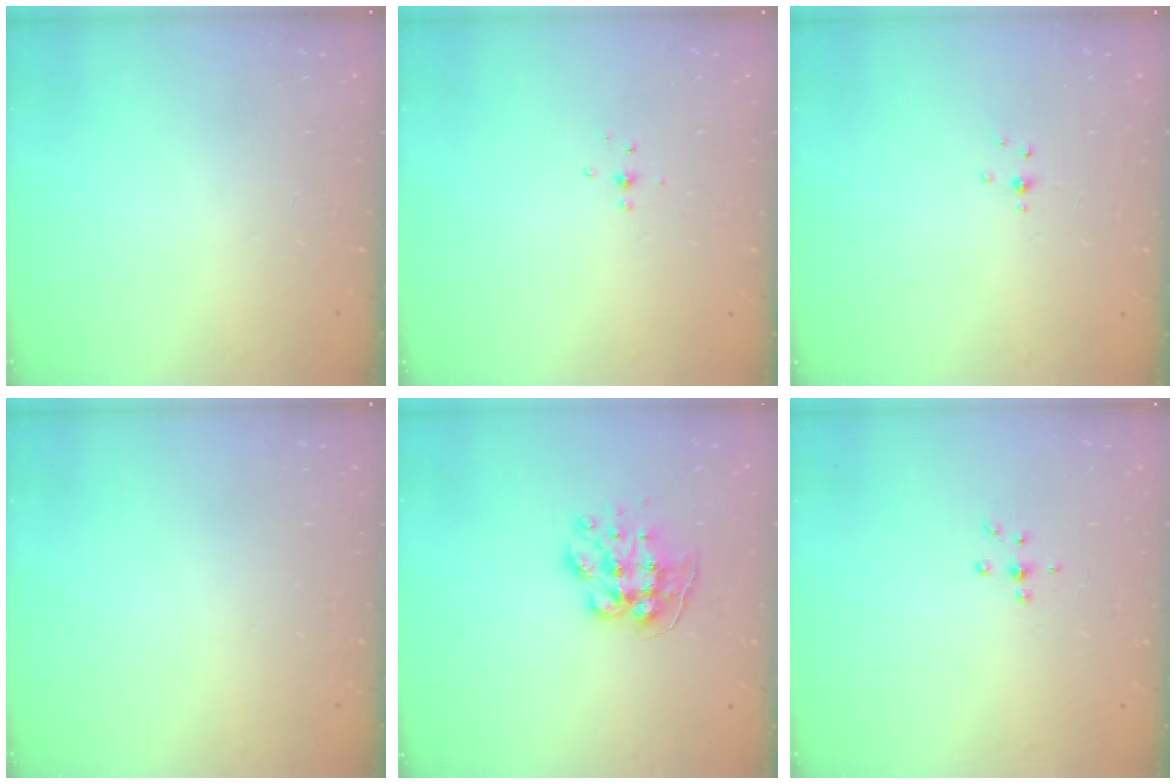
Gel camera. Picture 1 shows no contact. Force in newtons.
{"total": 3.9, "press": 3.8, "slide": 0.8}
{"total": 1.8, "press": 1.8, "slide": 0.2}
{"total": 0.0}
{"total": 10.0, "press": 9.9, "slide": 0.6}
{"total": 3.9, "press": 3.9, "slide": 0.6}